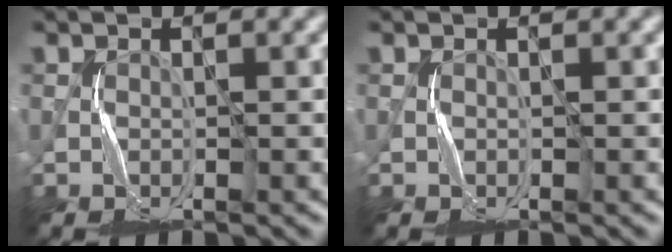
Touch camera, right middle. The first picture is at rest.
{"total": 0.0}